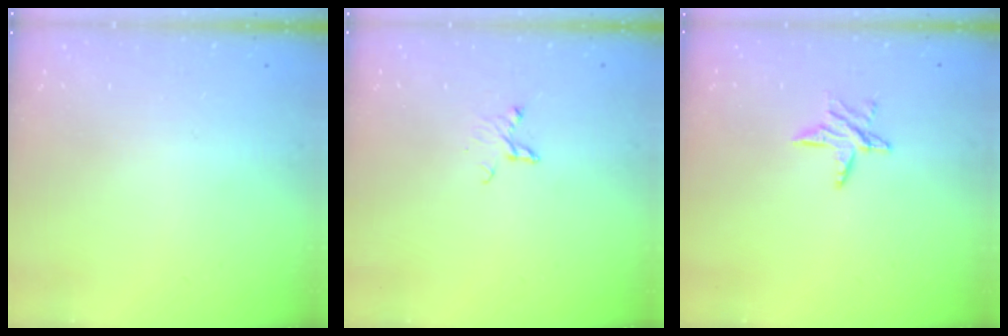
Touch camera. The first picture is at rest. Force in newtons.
{"total": 4.0, "press": 4.0, "slide": 0.4}
{"total": 6.7, "press": 6.7, "slide": 0.4}